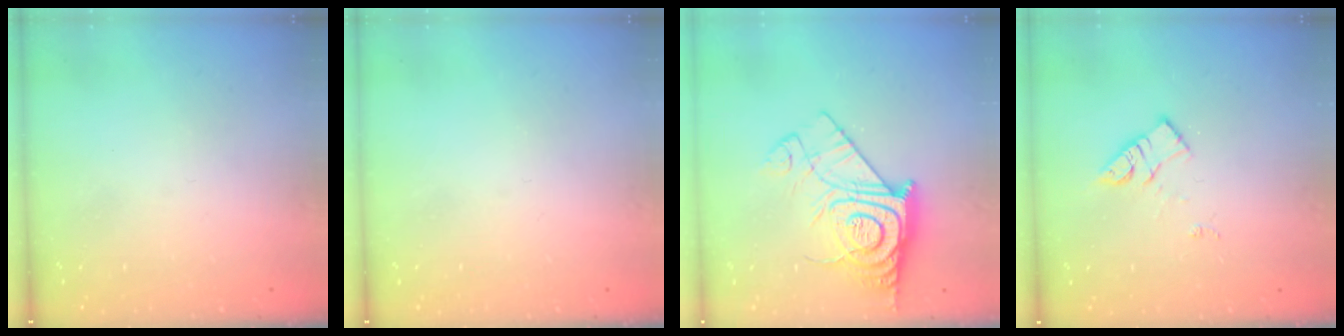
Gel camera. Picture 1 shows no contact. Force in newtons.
{"total": 0.0}
{"total": 16.1, "press": 16.1, "slide": 1.1}
{"total": 10.7, "press": 10.7, "slide": 0.7}